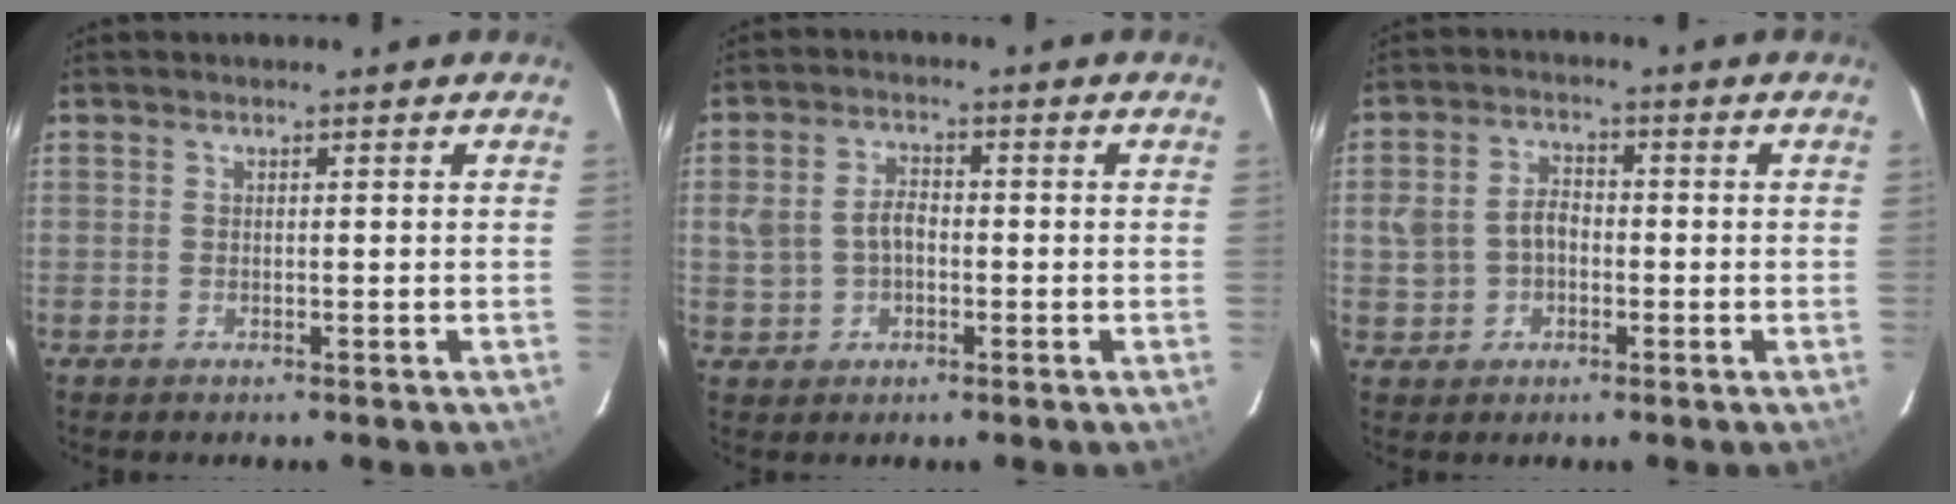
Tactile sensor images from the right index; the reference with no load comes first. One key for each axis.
{"total": 5.5, "fx": -0.5, "fy": 4.0, "fz": 3.7, "tx": -0.081, "ty": 0.012, "tz": -0.001}
{"total": 6.0, "fx": -0.7, "fy": 4.8, "fz": 3.5, "tx": -0.079, "ty": 0.016, "tz": -0.005}